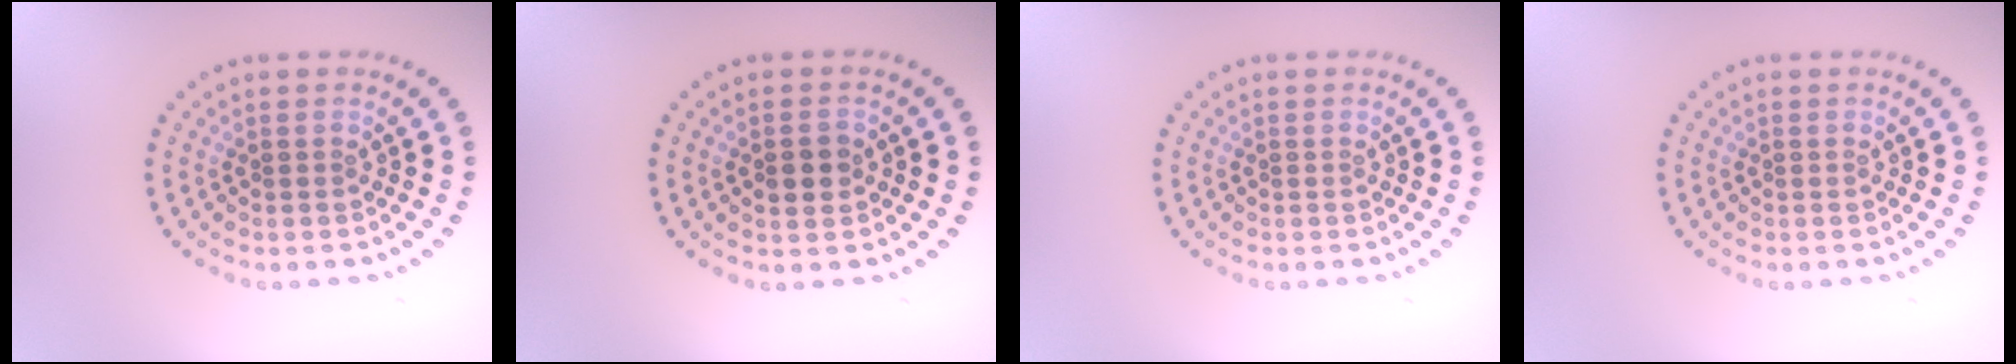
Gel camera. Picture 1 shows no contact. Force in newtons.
{"total": 2.3, "press": 2.3, "slide": 0.0}
{"total": 0.0}
{"total": 0.0}